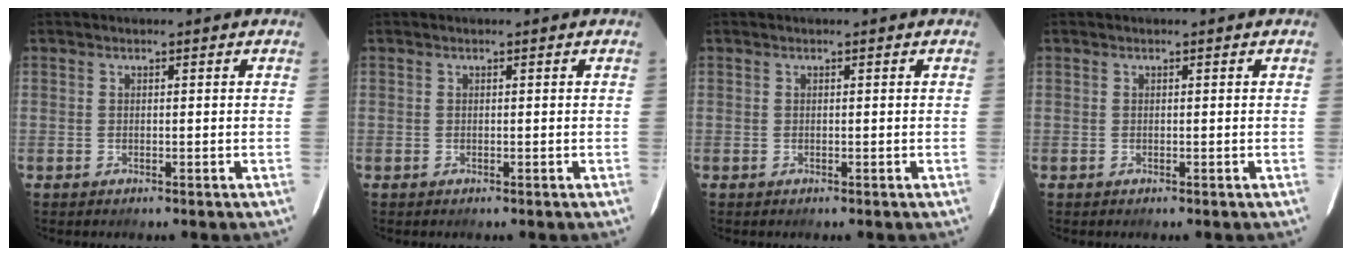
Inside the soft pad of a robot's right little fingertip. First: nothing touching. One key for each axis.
{"total": 0.0}
{"total": 0.0}
{"total": 0.0}